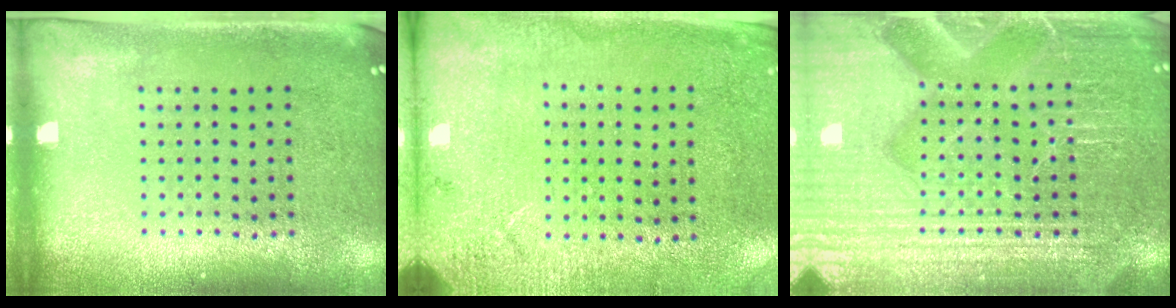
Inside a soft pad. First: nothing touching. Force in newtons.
{"total": 2.6, "press": 2.3, "slide": 1.2}
{"total": 7.6, "press": 7.5, "slide": 1.0}